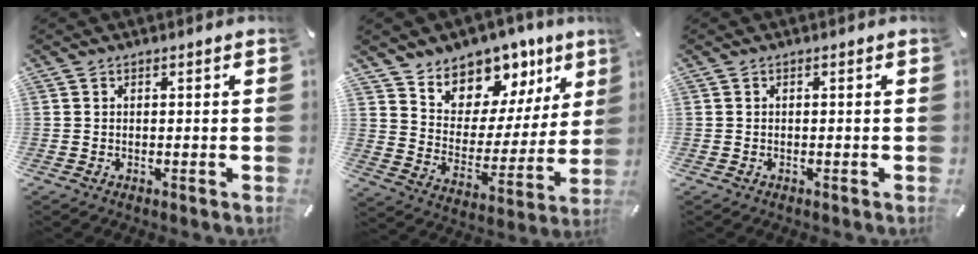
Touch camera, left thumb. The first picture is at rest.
{"total": 10.2, "force": [8.3, 5.9, -0.7], "torque": [0.008, -0.103, 0.150]}
{"total": 0.0}